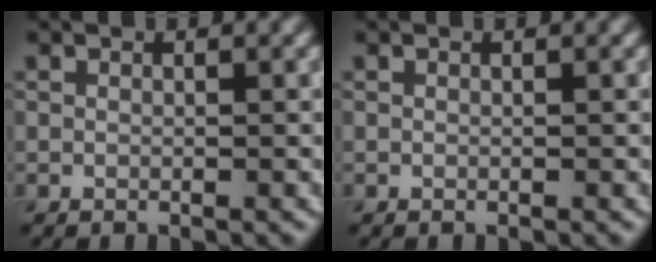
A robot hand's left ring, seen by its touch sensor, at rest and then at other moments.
{"total": 0.0}